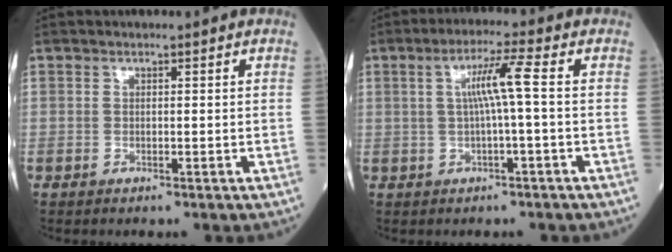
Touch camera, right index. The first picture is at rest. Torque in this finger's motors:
{"motor_torque": [0.97, 0.14, 0.47, 0.12]}